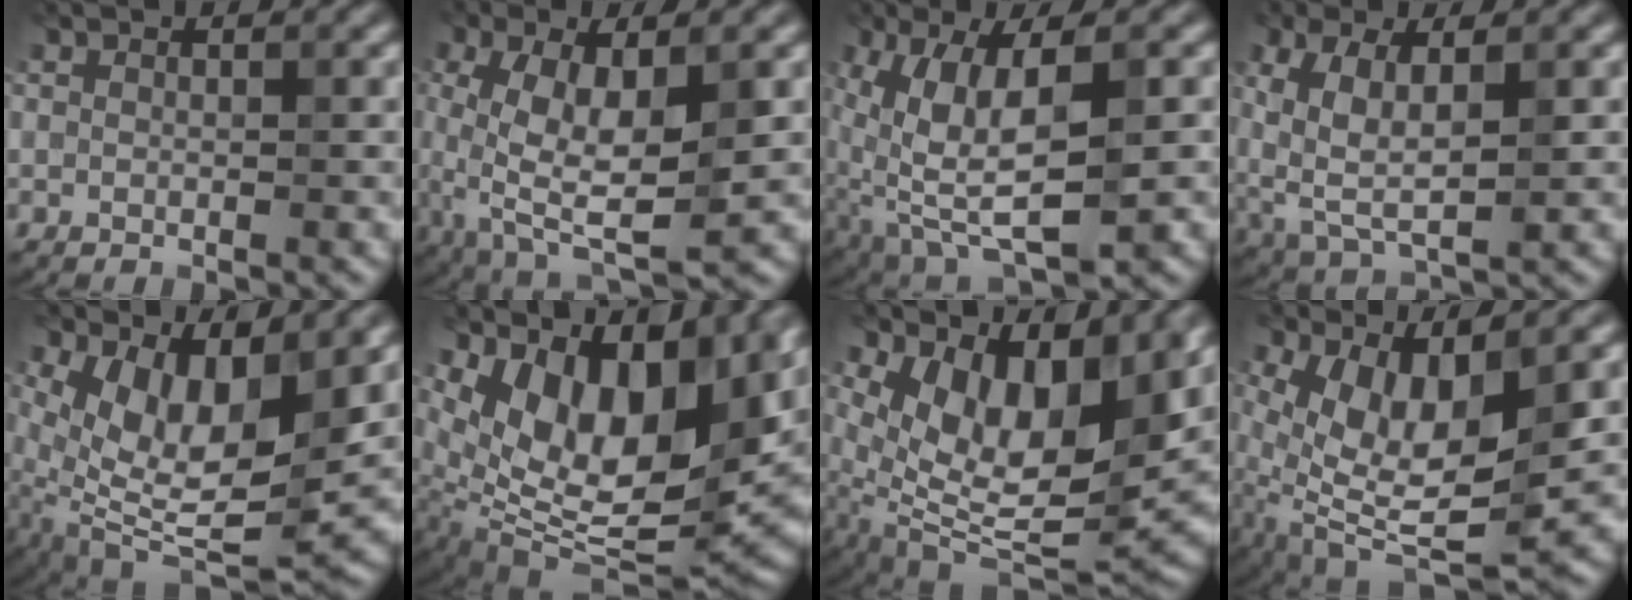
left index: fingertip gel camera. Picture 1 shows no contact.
{"total": 8.3, "force": [-0.5, 3.6, 7.4], "torque": [-0.153, -0.003, -0.001]}
{"total": 8.9, "force": [-0.5, 4.1, 7.9], "torque": [-0.167, -0.015, 0.007]}
{"total": 5.2, "force": [0.6, 2.4, 4.6], "torque": [-0.110, -0.006, 0.023]}
{"total": 8.1, "force": [1.8, 3.9, 6.9], "torque": [-0.147, -0.023, 0.044]}
{"total": 12.9, "force": [4.6, 6.6, 10.2], "torque": [-0.166, -0.008, 0.094]}
{"total": 10.2, "force": [2.9, 5.3, 8.2], "torque": [-0.151, -0.025, 0.062]}
{"total": 7.8, "force": [0.6, 3.4, 7.0], "torque": [-0.159, -0.018, 0.024]}